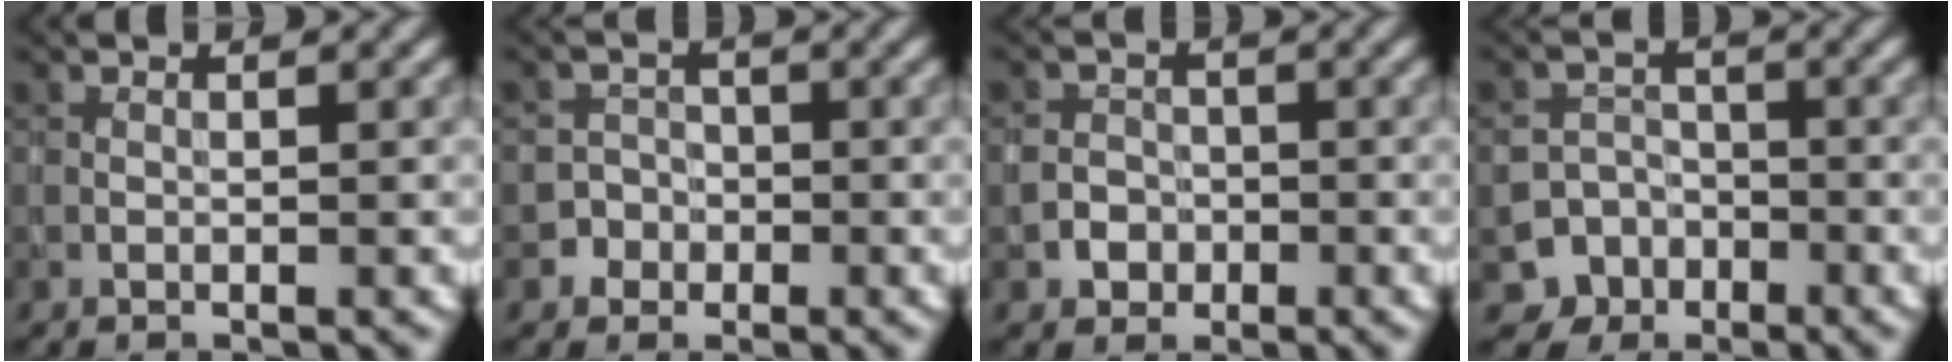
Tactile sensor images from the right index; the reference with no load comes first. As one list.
[{"total": 3.6, "force": [-1.9, 3.1, -0.2], "torque": [0.040, -0.003, -0.040]}, {"total": 2.0, "force": [-0.7, 1.8, 0.3], "torque": [0.010, 0.004, -0.019]}, {"total": 6.0, "force": [-3.7, 4.8, 0.0], "torque": [0.029, -0.015, -0.068]}]